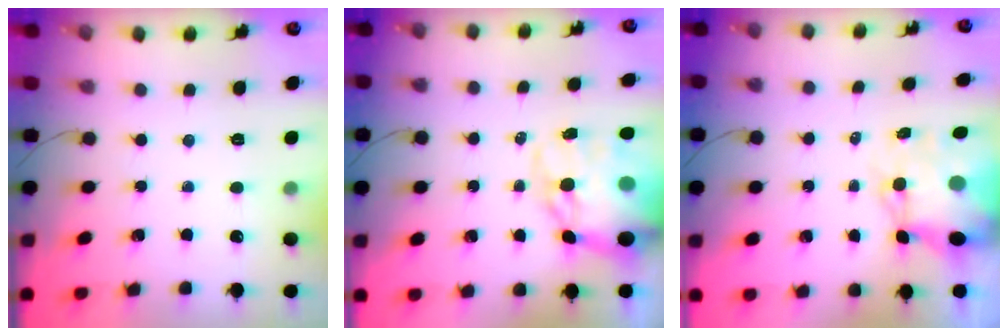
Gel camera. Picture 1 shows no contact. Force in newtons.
{"total": 21.4, "press": 20.9, "slide": 4.6}
{"total": 10.5, "press": 9.9, "slide": 3.3}